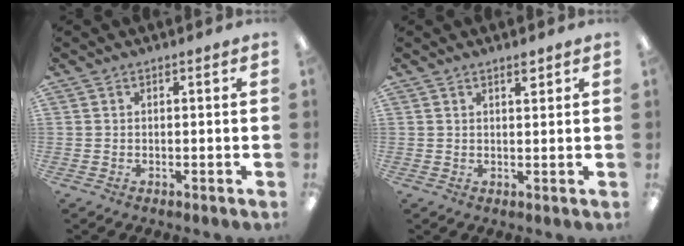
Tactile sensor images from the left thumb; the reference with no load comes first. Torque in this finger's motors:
{"motor_torque": [-0.03, 0.01, -0.16, -0.16, 0.03]}